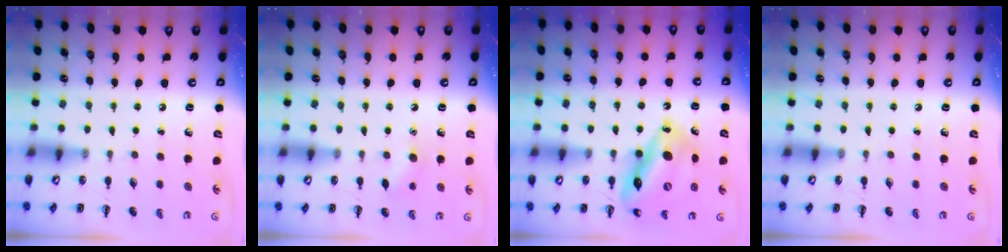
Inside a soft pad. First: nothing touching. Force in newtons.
{"total": 6.1, "press": 6.0, "slide": 1.4}
{"total": 16.3, "press": 15.8, "slide": 3.9}
{"total": 0.0}